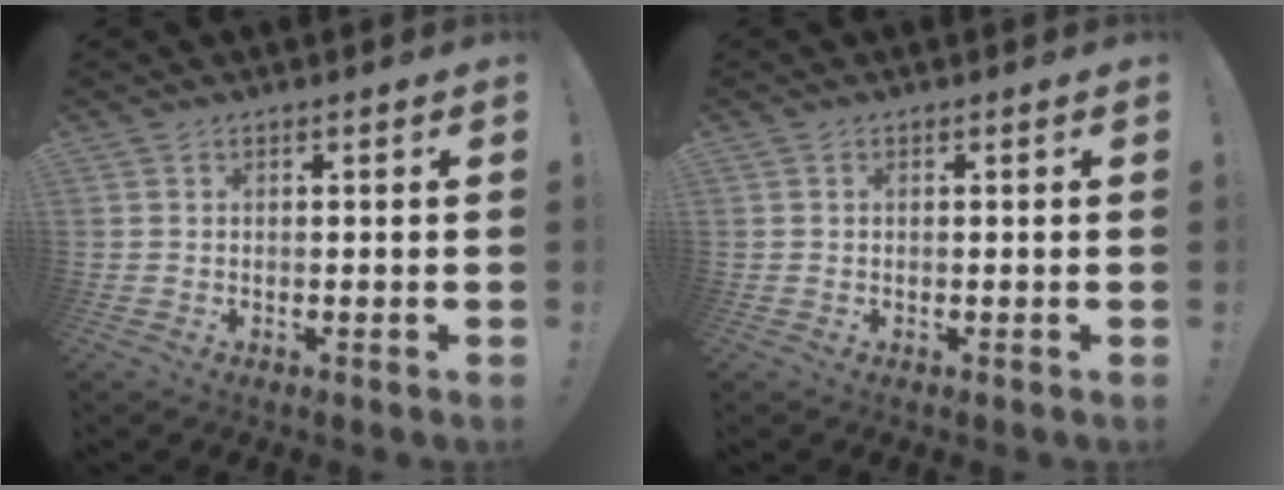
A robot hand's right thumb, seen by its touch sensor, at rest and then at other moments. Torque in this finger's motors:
{"motor_torque": [-0.01, 0.16, 0.00, -0.28, 0.00]}